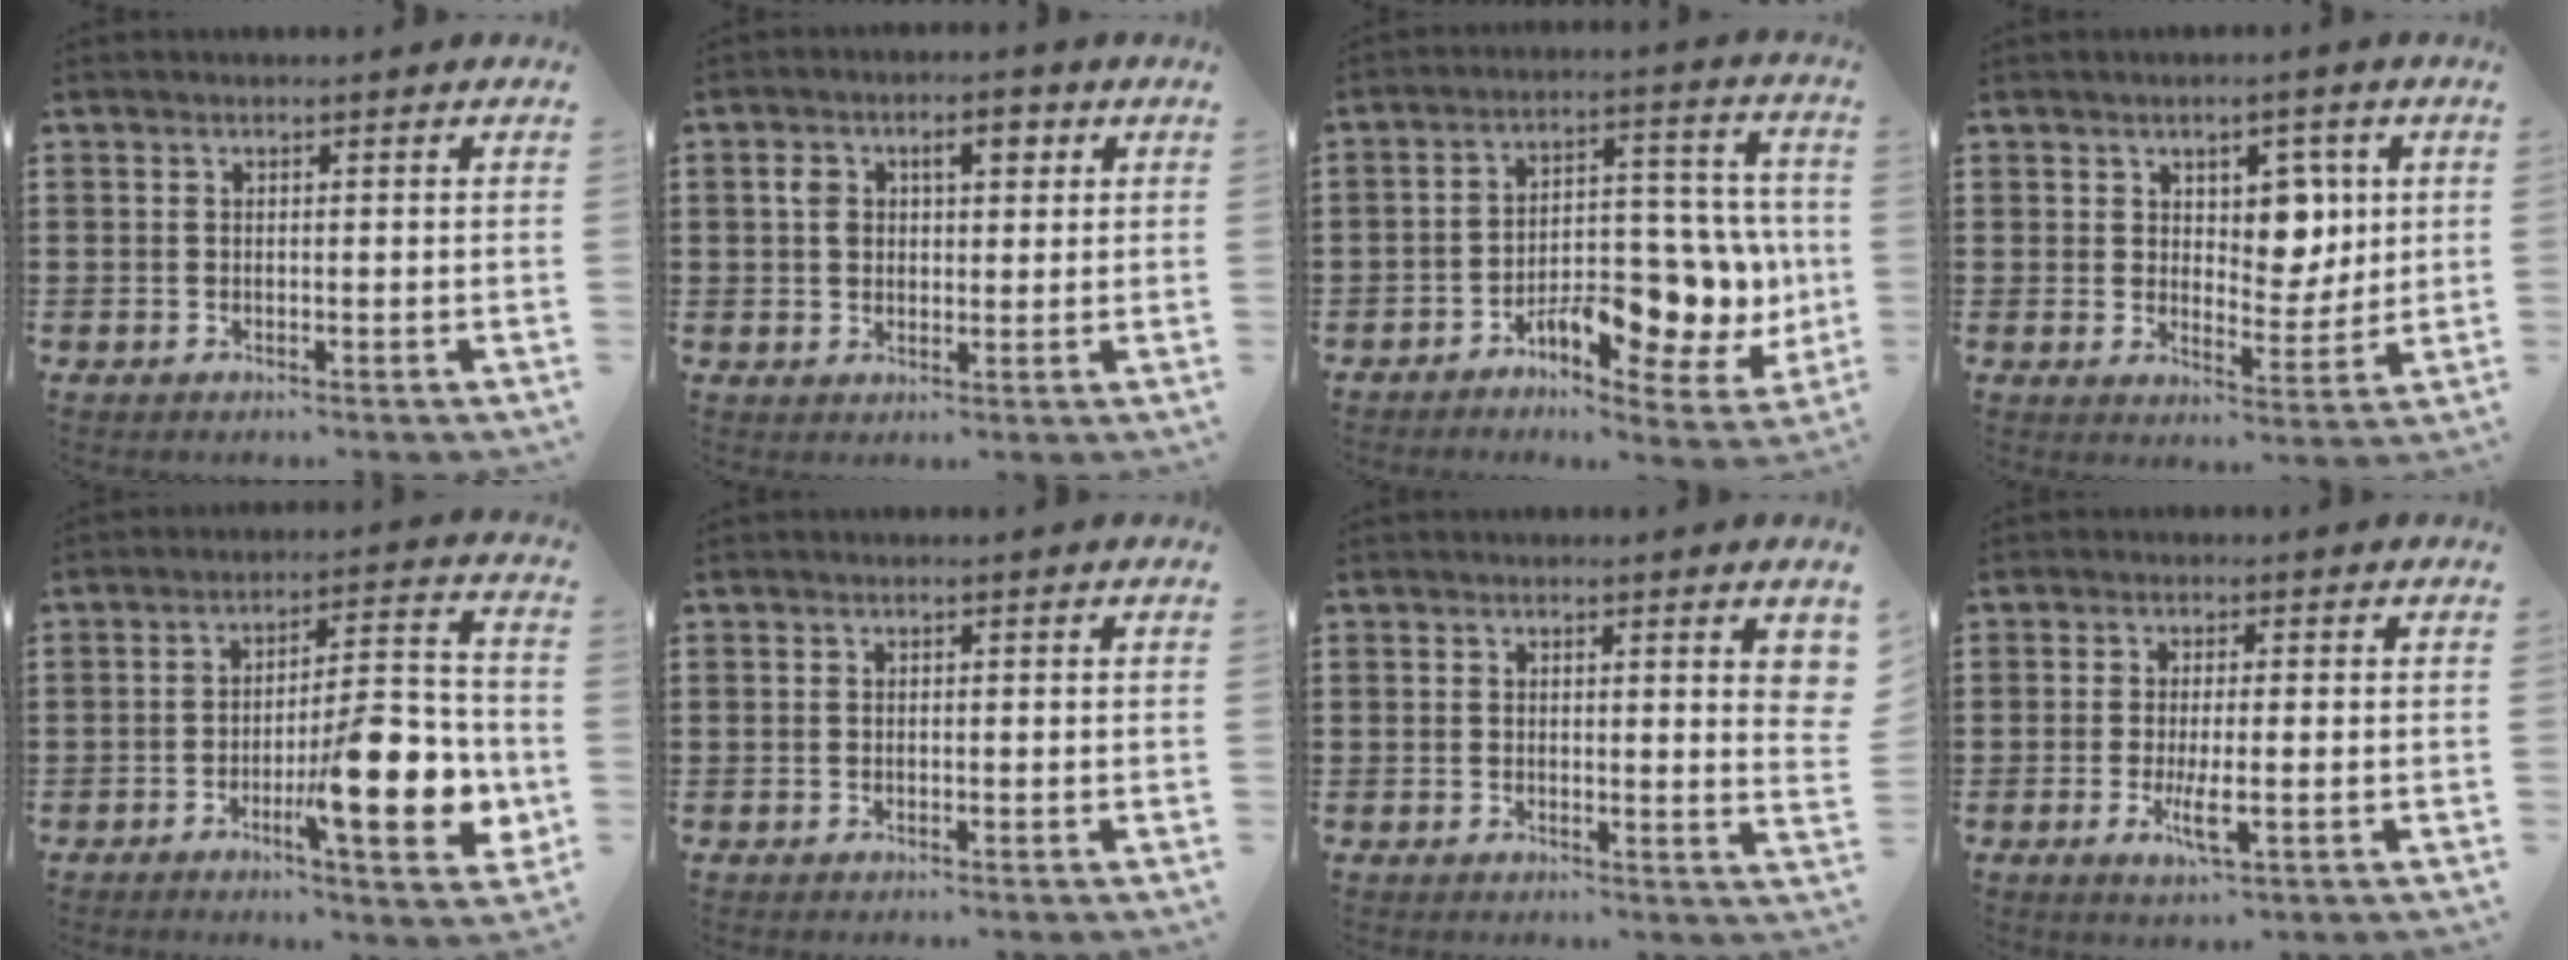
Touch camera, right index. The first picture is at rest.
{"total": 4.7, "force": [1.4, 2.9, 3.4], "torque": [-0.061, 0.010, 0.015]}
{"total": 10.6, "force": [-3.9, 5.4, 8.2], "torque": [-0.100, 0.005, -0.065]}
{"total": 6.1, "force": [2.5, 4.2, 3.7], "torque": [-0.055, 0.004, 0.037]}
{"total": 13.1, "force": [-4.5, 3.2, 11.9], "torque": [-0.170, 0.001, -0.075]}
{"total": 0.0}
{"total": 2.3, "force": [1.0, 0.1, 2.1], "torque": [-0.033, -0.004, 0.017]}
{"total": 4.3, "force": [-1.2, 0.7, 4.0], "torque": [-0.088, -0.013, -0.028]}